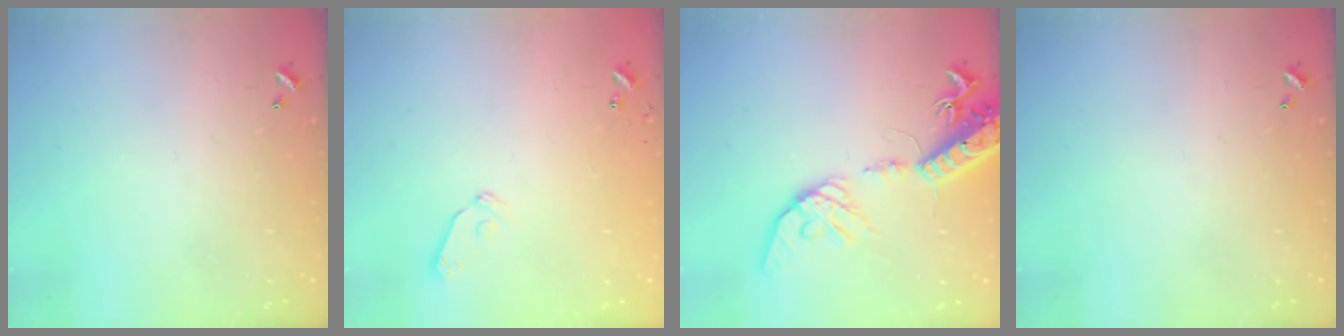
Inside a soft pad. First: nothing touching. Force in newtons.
{"total": 6.0, "press": 6.0, "slide": 0.7}
{"total": 18.0, "press": 17.7, "slide": 3.3}
{"total": 0.0}